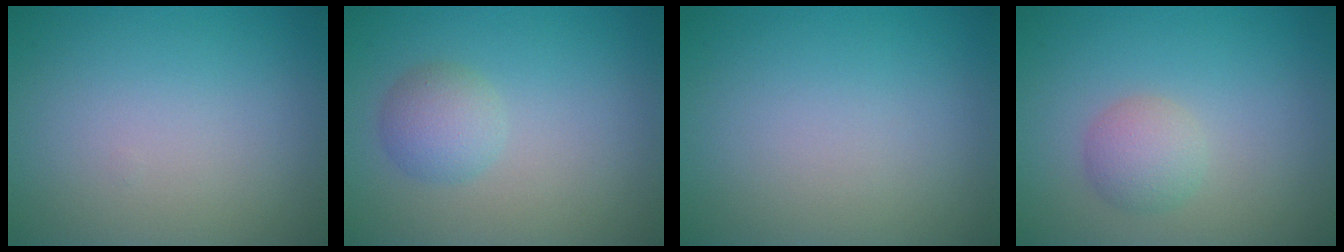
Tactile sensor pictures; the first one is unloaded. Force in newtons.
{"total": 2.4, "press": 2.4, "slide": 0.0}
{"total": 0.0}
{"total": 2.3, "press": 2.3, "slide": 0.0}